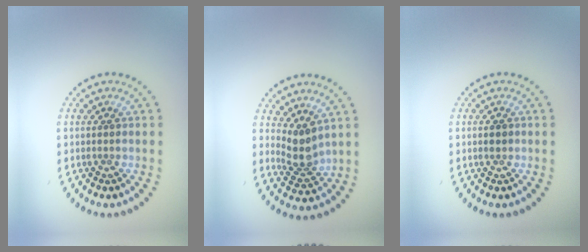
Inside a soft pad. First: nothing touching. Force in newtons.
{"total": 2.7, "press": 2.0, "slide": 1.8}
{"total": 1.1, "press": 1.1, "slide": 0.1}